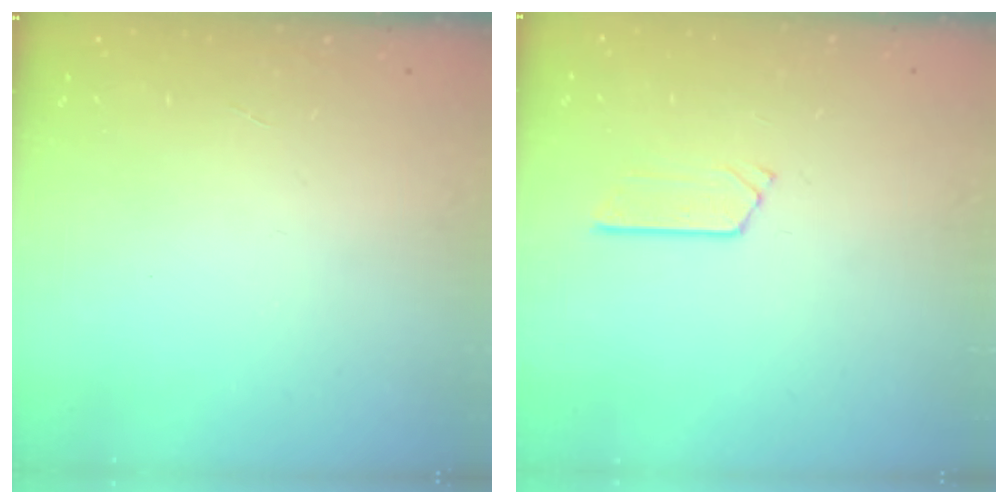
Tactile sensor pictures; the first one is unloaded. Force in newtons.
{"total": 3.8, "press": 3.7, "slide": 0.3}